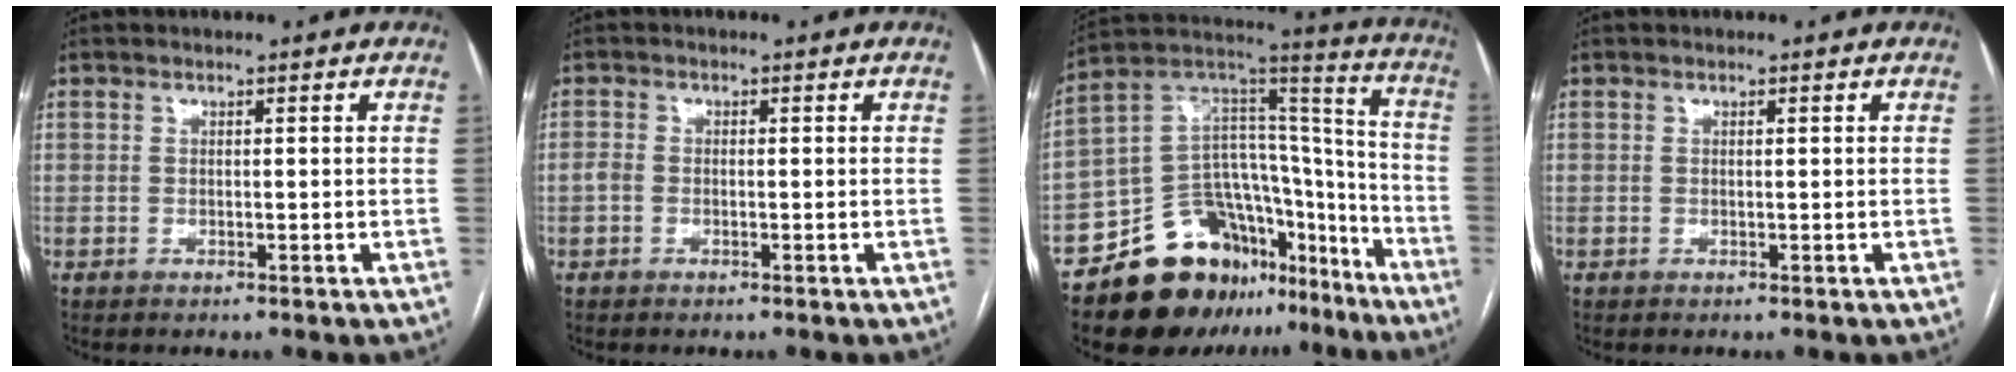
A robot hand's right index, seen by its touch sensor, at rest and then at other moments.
{"total": 1.2, "force": [-0.4, 1.0, 0.7], "torque": [-0.013, 0.004, -0.006]}
{"total": 21.5, "force": [-15.1, 12.3, 9.1], "torque": [-0.132, 0.086, -0.238]}
{"total": 0.0}